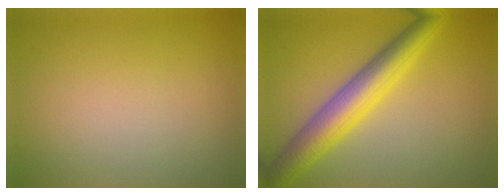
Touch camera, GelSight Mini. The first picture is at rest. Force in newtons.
{"total": 6.5, "press": 6.5, "slide": 0.1}